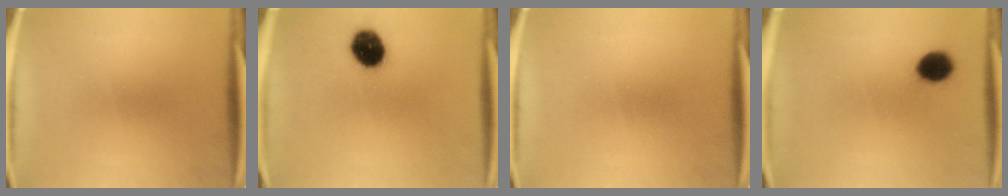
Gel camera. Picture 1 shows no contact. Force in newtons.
{"total": 9.6}
{"total": 0.0}
{"total": 6.8}